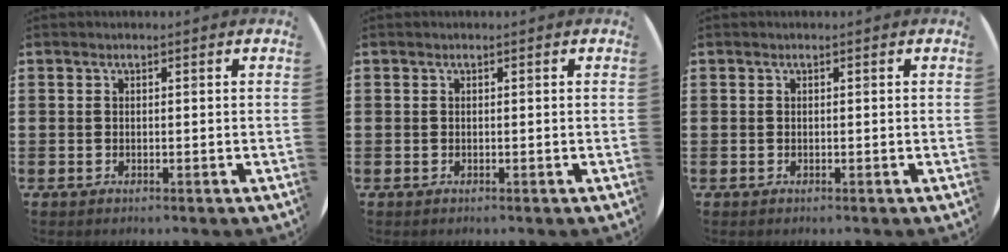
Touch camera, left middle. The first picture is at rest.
{"total": 0.0}
{"total": 0.0}